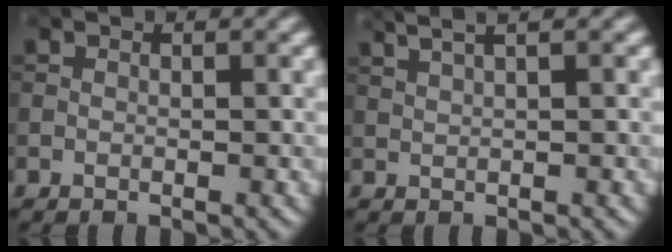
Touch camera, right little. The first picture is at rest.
{"total": 4.7, "force": [2.9, 1.6, 3.3], "torque": [-0.039, 0.025, 0.027]}